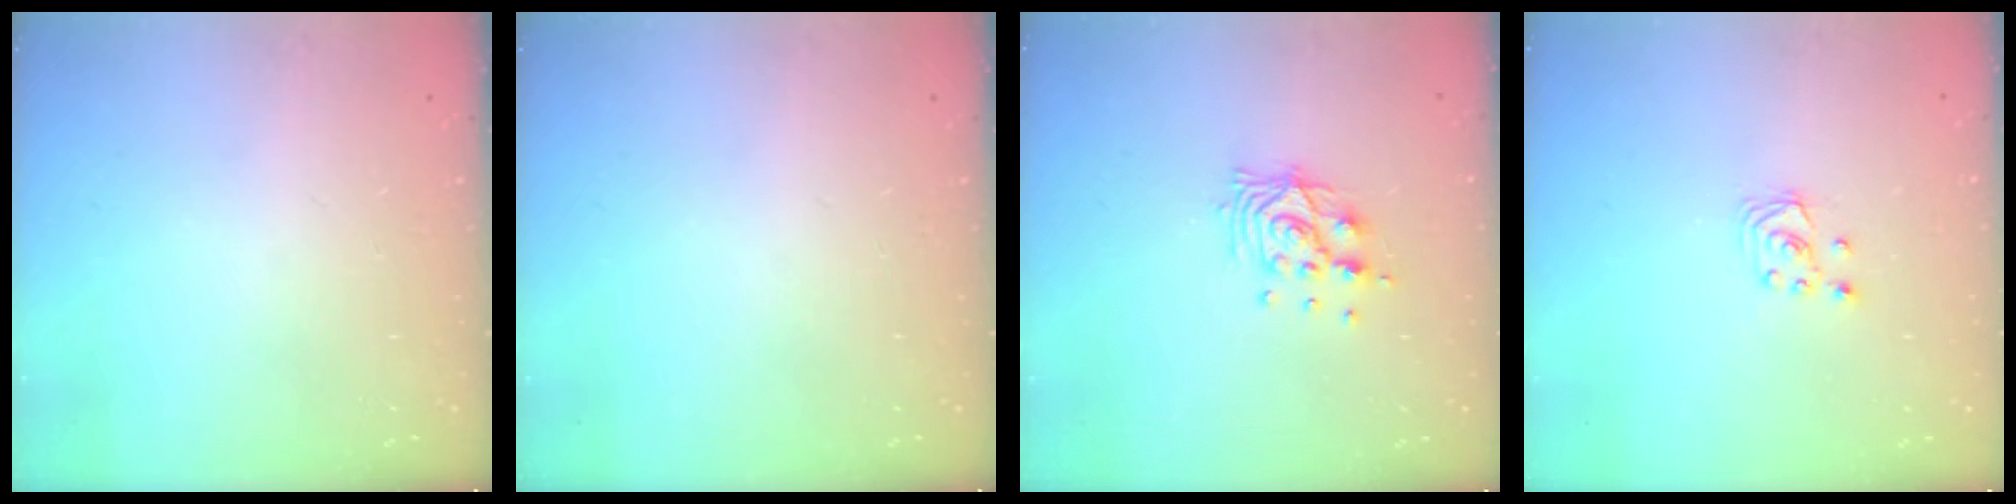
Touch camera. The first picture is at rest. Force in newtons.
{"total": 0.0}
{"total": 10.3, "press": 10.3, "slide": 0.9}
{"total": 2.7, "press": 2.7, "slide": 0.3}